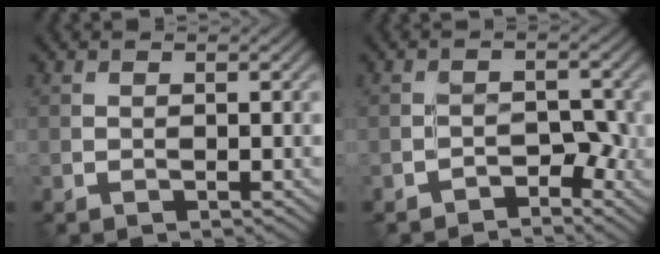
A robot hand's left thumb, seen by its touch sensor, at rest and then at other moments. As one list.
[{"total": 2.4, "force": [-1.7, 1.2, 1.2], "torque": [-0.013, 0.008, -0.028]}]